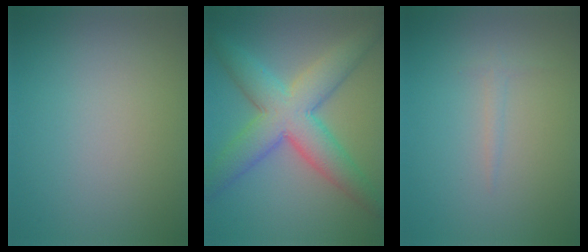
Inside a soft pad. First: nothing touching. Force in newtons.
{"total": 8.2, "press": 8.2, "slide": 0.2}
{"total": 0.7, "press": 0.7, "slide": 0.0}